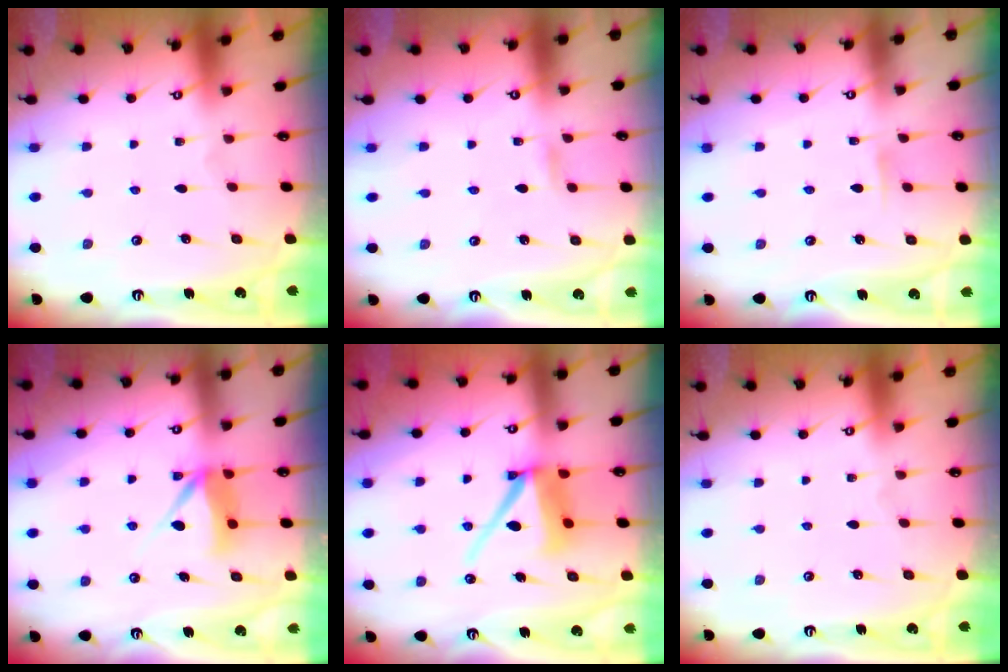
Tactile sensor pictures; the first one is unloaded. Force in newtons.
{"total": 2.8, "press": 2.8, "slide": 0.2}
{"total": 3.2, "press": 3.2, "slide": 0.4}
{"total": 7.9, "press": 7.9, "slide": 0.1}
{"total": 10.1, "press": 10.0, "slide": 1.5}
{"total": 0.0}